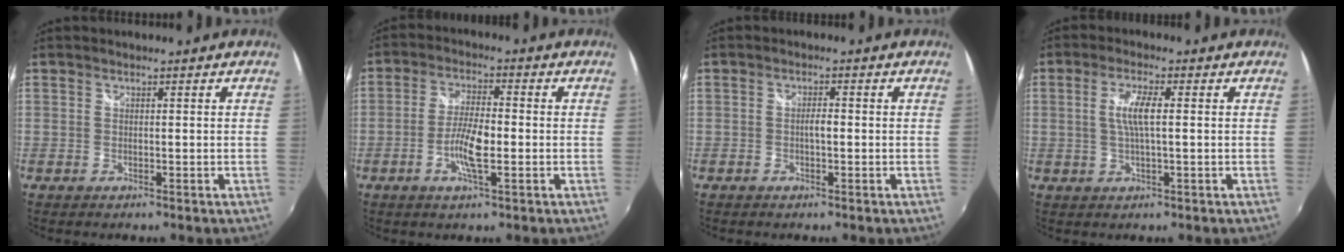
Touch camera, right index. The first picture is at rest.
{"total": 6.6, "force": [-1.8, 1.5, 6.2], "torque": [-0.125, 0.000, -0.037]}
{"total": 1.6, "force": [-0.3, 0.5, 1.6], "torque": [-0.028, 0.003, -0.007]}
{"total": 5.0, "force": [0.5, 0.8, 4.9], "torque": [-0.094, 0.000, 0.010]}